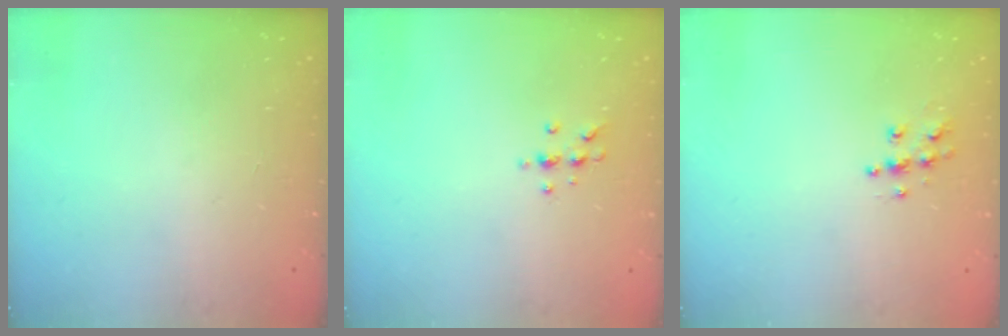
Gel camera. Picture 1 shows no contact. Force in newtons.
{"total": 5.7, "press": 5.5, "slide": 1.6}
{"total": 6.6, "press": 6.6, "slide": 0.3}